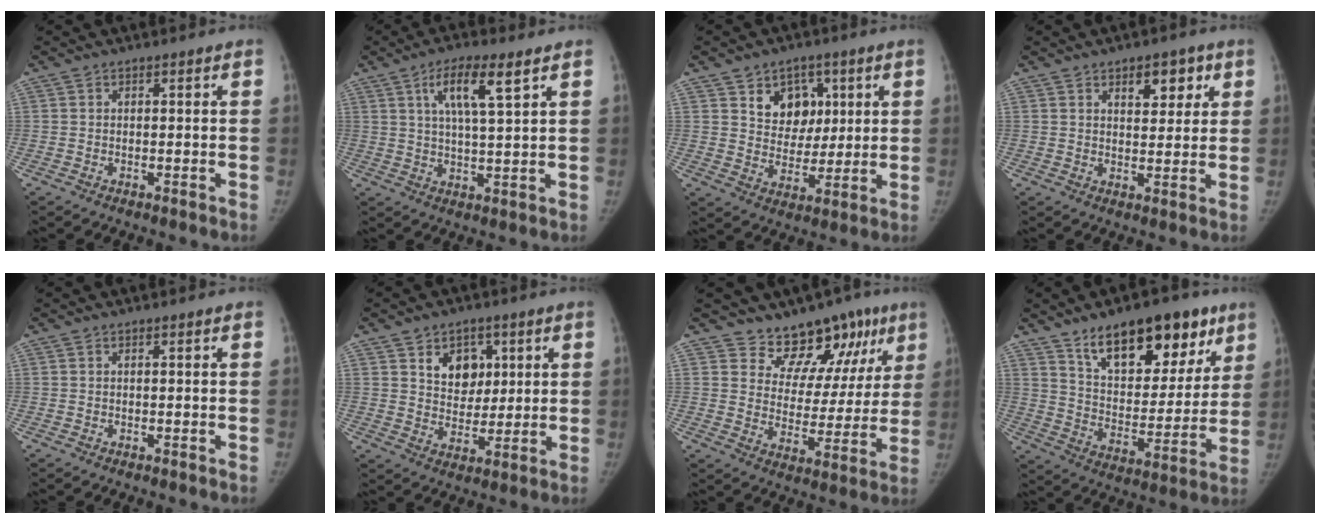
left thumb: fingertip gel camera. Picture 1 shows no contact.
{"total": 8.8, "force": [4.4, 1.8, 7.5], "torque": [-0.134, -0.017, 0.080]}
{"total": 9.7, "force": [4.1, 7.6, 4.4], "torque": [-0.022, -0.018, 0.069]}
{"total": 6.6, "force": [3.4, 3.6, 4.4], "torque": [-0.031, -0.017, 0.047]}
{"total": 0.0}
{"total": 8.6, "force": [3.5, 6.4, 4.4], "torque": [-0.027, -0.018, 0.059]}
{"total": 14.3, "force": [10.5, 8.3, 4.9], "torque": [-0.005, -0.067, 0.138]}
{"total": 22.0, "force": [13.4, 10.9, 13.7], "torque": [-0.148, -0.048, 0.216]}